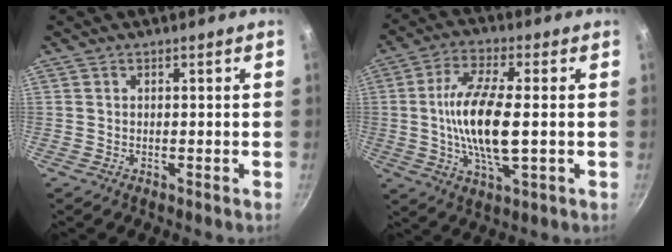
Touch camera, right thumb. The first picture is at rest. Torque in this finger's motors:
{"motor_torque": [-0.60, 1.44, 1.45, 0.11, 0.20]}